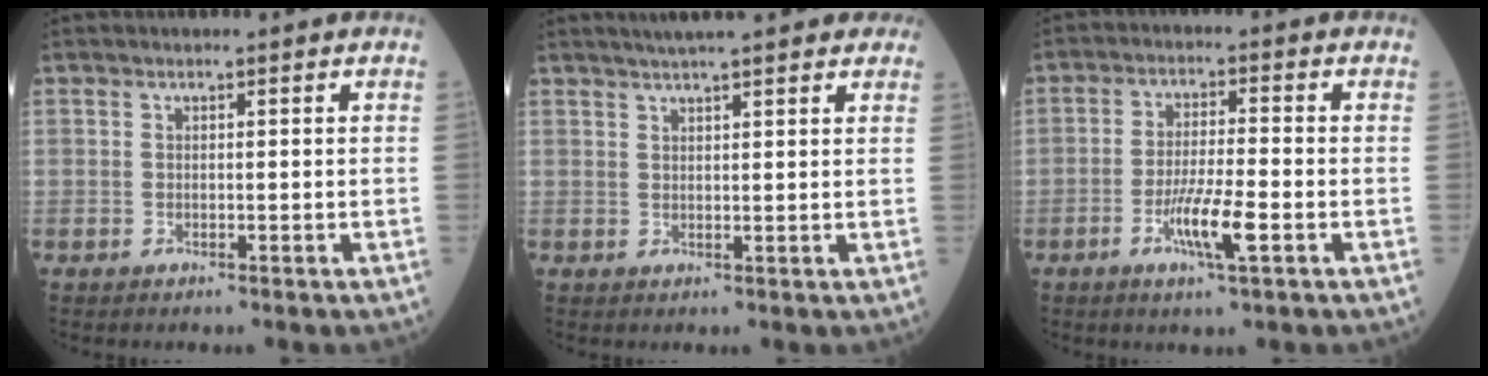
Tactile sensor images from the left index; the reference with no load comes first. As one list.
[{"total": 11.7, "force": [9.7, 1.9, 6.2], "torque": [-0.082, 0.033, 0.120]}, {"total": 6.7, "force": [-2.8, 0.4, 6.0], "torque": [-0.119, -0.008, -0.052]}]